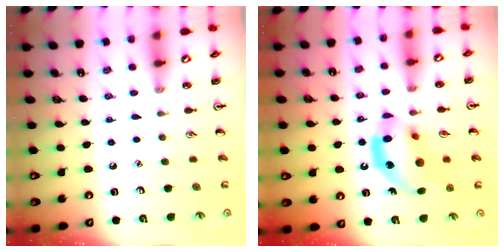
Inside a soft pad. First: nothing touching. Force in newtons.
{"total": 14.8, "press": 14.3, "slide": 3.7}